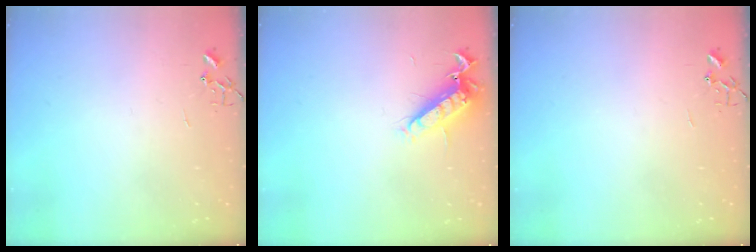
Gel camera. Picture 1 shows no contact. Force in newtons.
{"total": 12.7, "press": 12.6, "slide": 1.2}
{"total": 0.0}